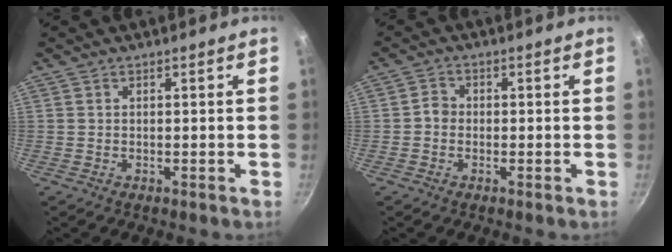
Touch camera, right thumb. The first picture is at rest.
{"total": 2.2, "force": [-0.6, 1.9, 0.9], "torque": [-0.009, 0.013, -0.016]}